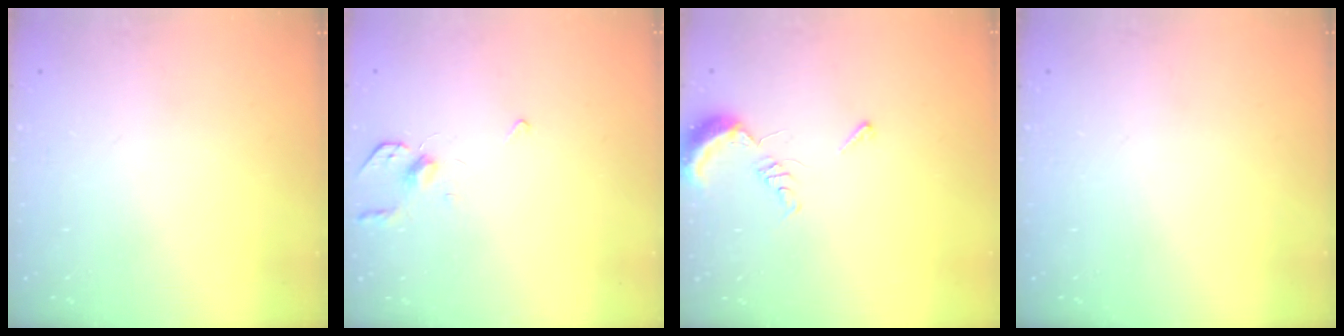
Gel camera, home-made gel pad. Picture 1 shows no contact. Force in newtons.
{"total": 3.5, "press": 3.4, "slide": 0.7}
{"total": 6.6, "press": 6.6, "slide": 0.7}
{"total": 0.0}